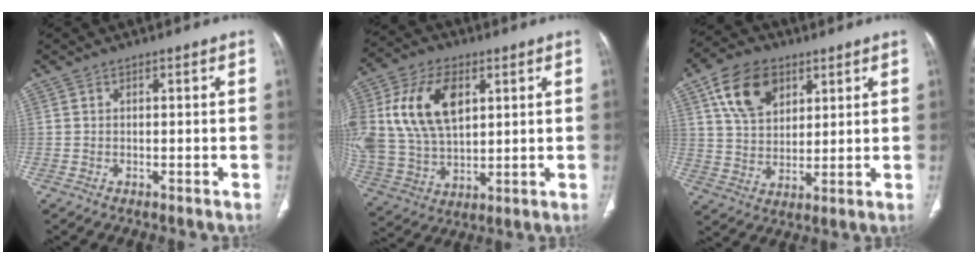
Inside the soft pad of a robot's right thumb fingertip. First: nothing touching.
{"total": 18.5, "force": [5.3, 11.3, 13.6], "torque": [-0.256, -0.006, 0.104]}
{"total": 12.2, "force": [5.8, 7.9, 7.2], "torque": [-0.107, -0.015, 0.109]}